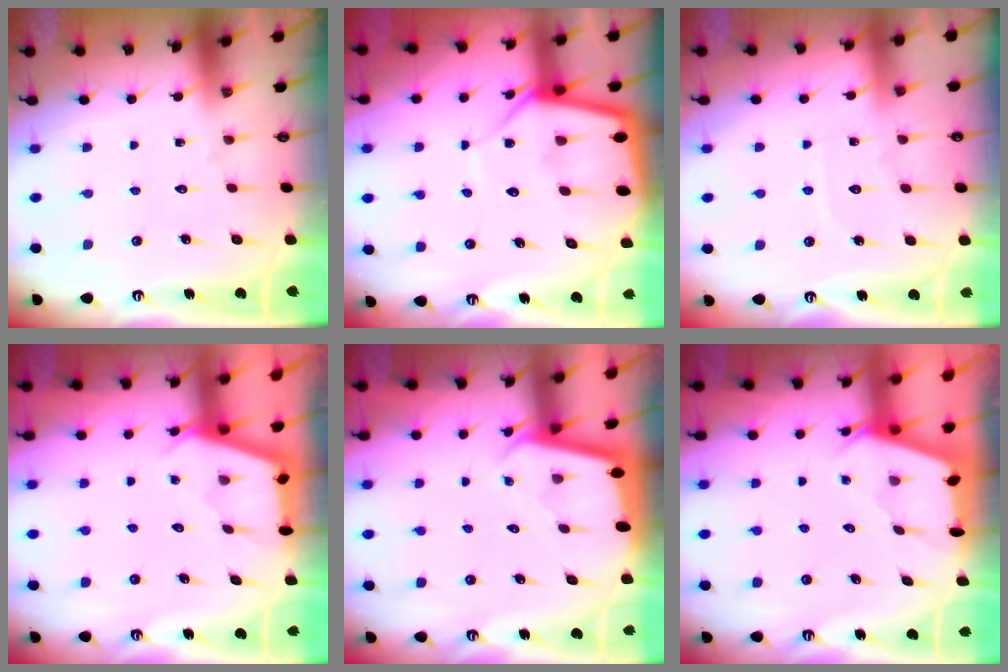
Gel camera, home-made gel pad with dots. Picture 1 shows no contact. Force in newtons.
{"total": 9.4, "press": 9.4, "slide": 0.9}
{"total": 3.8, "press": 3.8, "slide": 0.3}
{"total": 2.8, "press": 2.8, "slide": 0.3}
{"total": 1.8, "press": 1.8, "slide": 0.1}
{"total": 2.4, "press": 2.4, "slide": 0.3}